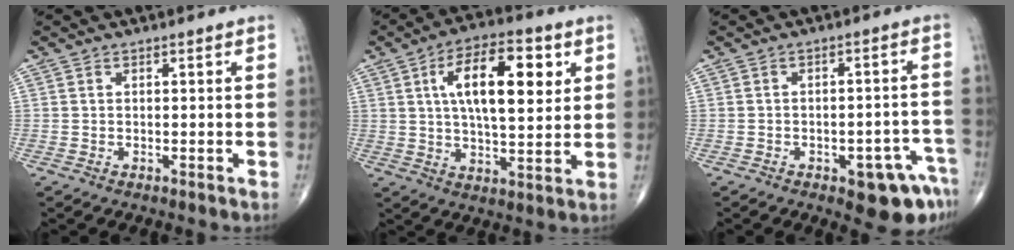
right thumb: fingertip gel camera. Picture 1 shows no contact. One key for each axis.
{"total": 15.4, "fx": 4.6, "fy": 6.4, "fz": 13.3, "tx": -0.195, "ty": -0.005, "tz": 0.071}
{"total": 9.5, "fx": -5.1, "fy": 3.8, "fz": 7.0, "tx": -0.060, "ty": 0.037, "tz": -0.056}